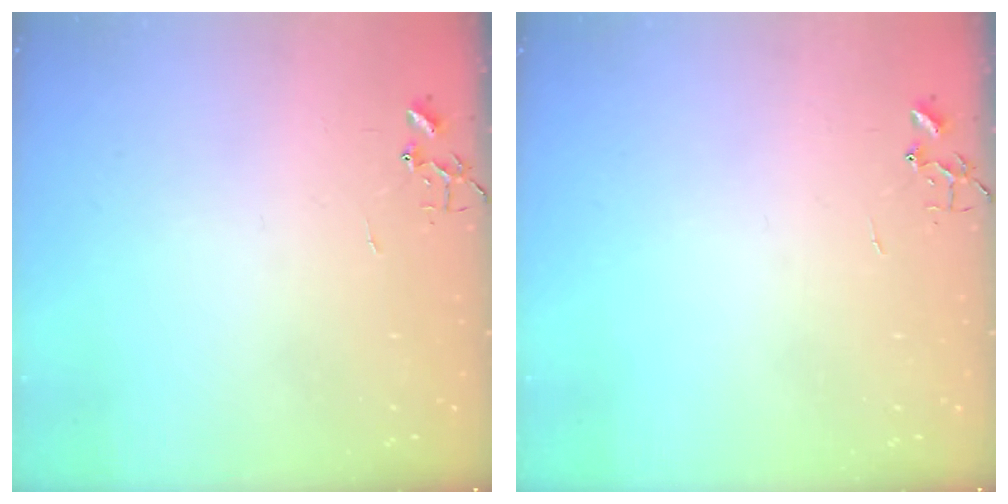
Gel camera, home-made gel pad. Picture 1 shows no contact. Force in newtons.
{"total": 0.0}